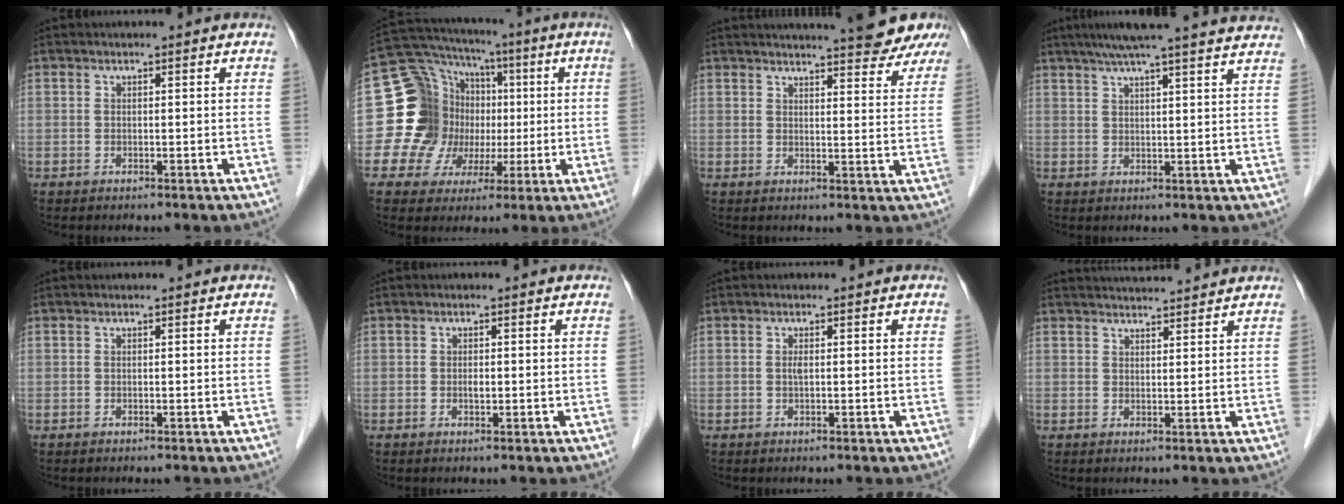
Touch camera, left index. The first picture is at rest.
{"total": 13.7, "force": [-0.4, 12.6, 5.5], "torque": [-0.087, 0.040, 0.003]}
{"total": 17.7, "force": [16.0, 2.9, 7.0], "torque": [-0.090, -0.008, 0.186]}
{"total": 19.1, "force": [16.8, 0.3, 9.2], "torque": [-0.142, 0.018, 0.211]}
{"total": 0.0}
{"total": 0.9, "force": [-0.3, 0.5, 0.7], "torque": [-0.014, -0.003, -0.005]}
{"total": 0.8, "force": [-0.2, 0.2, 0.7], "torque": [-0.016, -0.003, -0.003]}
{"total": 6.1, "force": [6.0, 0.2, 1.3], "torque": [-0.023, 0.025, 0.084]}